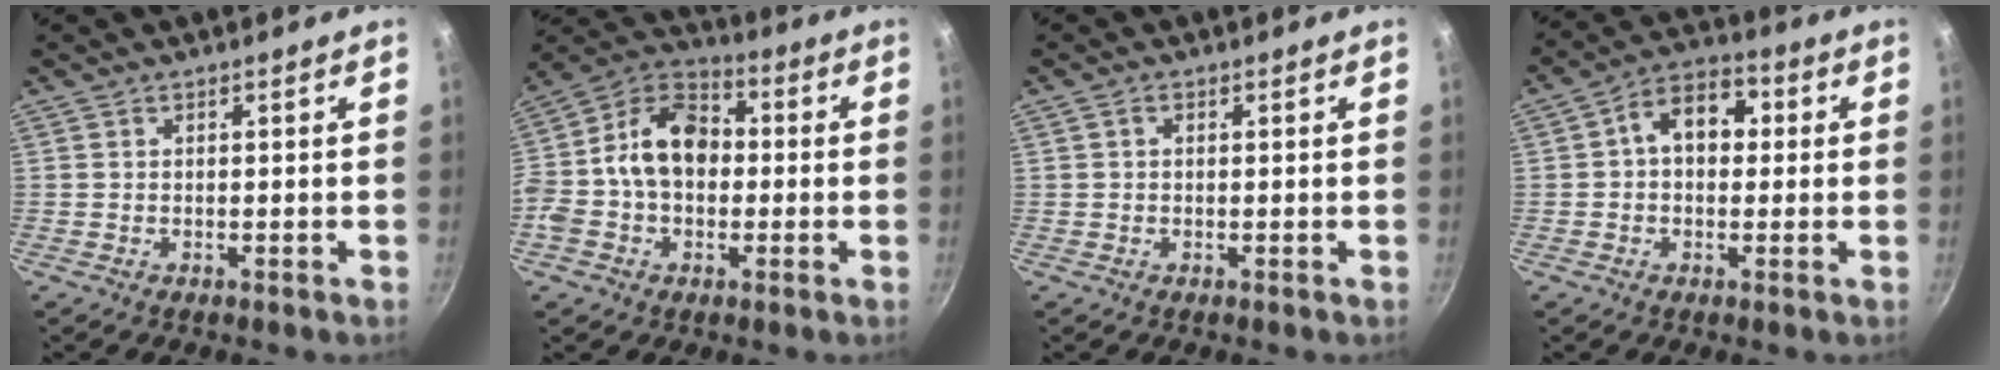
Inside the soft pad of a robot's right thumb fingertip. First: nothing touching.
{"total": 15.7, "force": [-0.1, 11.3, 10.8], "torque": [-0.155, 0.043, -0.024]}
{"total": 1.0, "force": [0.2, 0.7, 0.6], "torque": [-0.010, 0.006, 0.004]}
{"total": 9.6, "force": [1.4, 6.8, 6.7], "torque": [-0.063, 0.025, 0.005]}